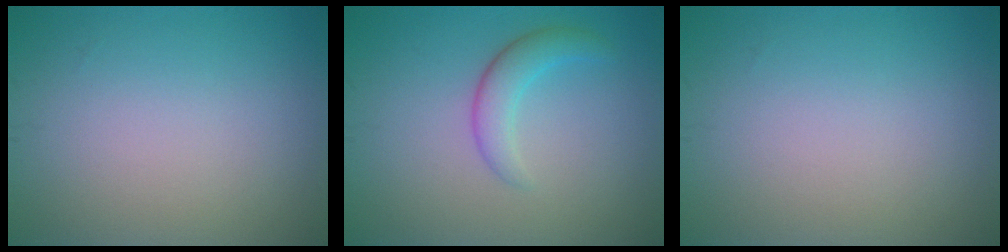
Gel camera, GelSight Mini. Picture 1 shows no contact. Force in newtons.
{"total": 2.5, "press": 2.5, "slide": 0.2}
{"total": 0.0}